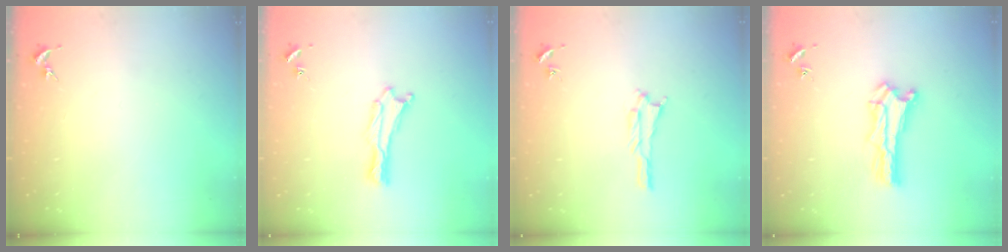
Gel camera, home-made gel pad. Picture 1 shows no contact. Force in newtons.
{"total": 0.6, "press": 0.6, "slide": 0.2}
{"total": 1.7, "press": 1.7, "slide": 0.2}
{"total": 1.4, "press": 1.4, "slide": 0.2}